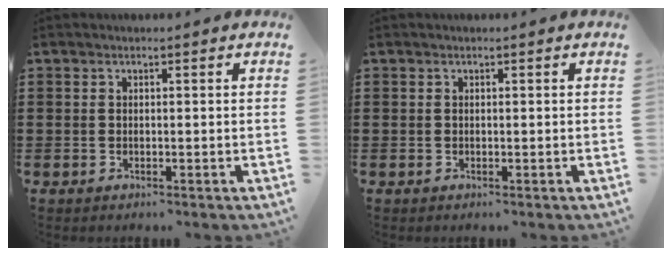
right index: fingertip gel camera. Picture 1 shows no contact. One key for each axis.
{"total": 0.0}